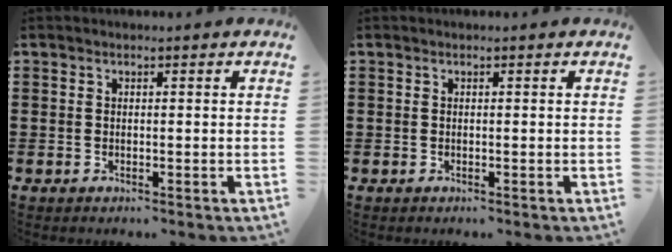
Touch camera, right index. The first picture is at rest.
{"total": 0.0}